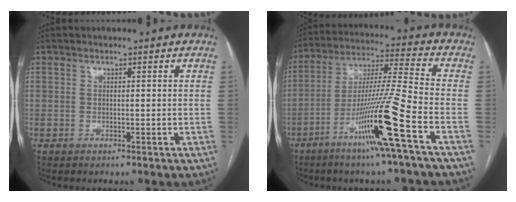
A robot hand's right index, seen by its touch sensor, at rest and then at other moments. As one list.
[{"total": 14.8, "force": [-7.0, -2.0, 12.9], "torque": [-0.245, -0.017, -0.132]}]